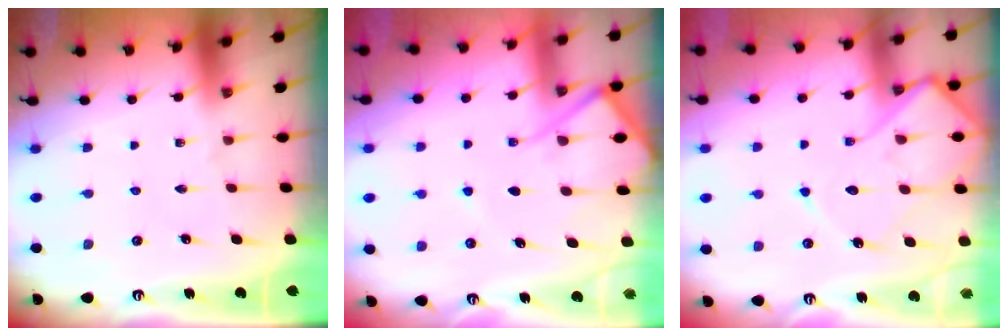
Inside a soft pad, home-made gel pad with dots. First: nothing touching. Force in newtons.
{"total": 8.2, "press": 8.1, "slide": 1.1}
{"total": 12.6, "press": 12.5, "slide": 1.3}